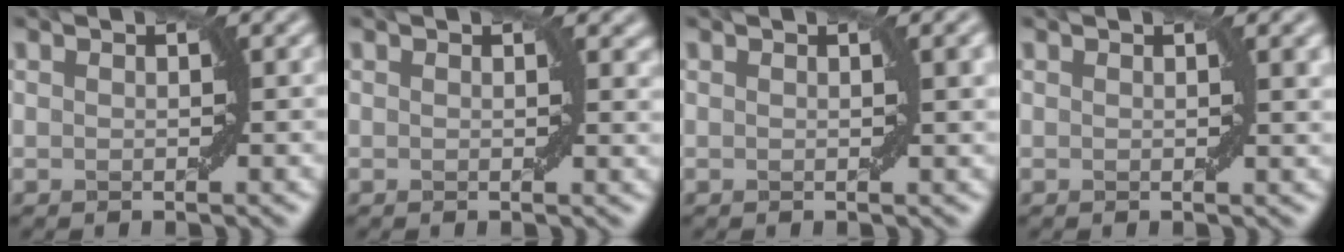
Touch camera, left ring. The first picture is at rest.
{"total": 1.3, "force": [0.7, 0.6, 0.9], "torque": [-0.005, -0.003, 0.011]}
{"total": 1.8, "force": [0.6, 0.3, 1.7], "torque": [-0.017, 0.003, 0.011]}
{"total": 1.5, "force": [0.6, 0.2, 1.3], "torque": [-0.013, 0.000, 0.011]}